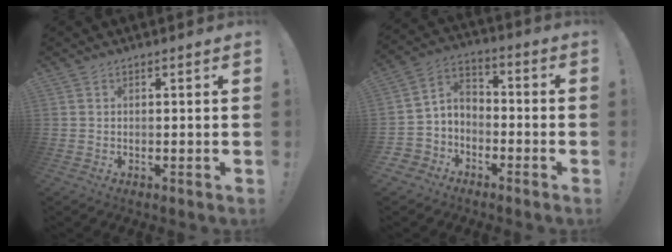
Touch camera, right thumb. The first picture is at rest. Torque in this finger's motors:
{"motor_torque": [0.03, 0.02, 0.31, -0.21, 0.00]}